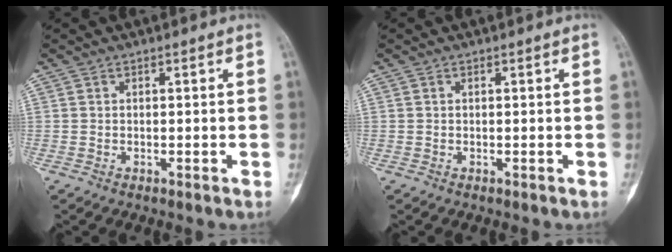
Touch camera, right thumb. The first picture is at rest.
{"total": 0.0}